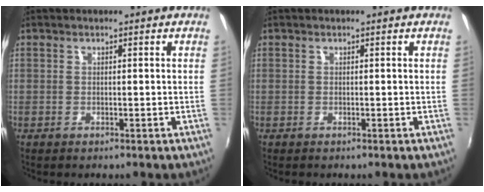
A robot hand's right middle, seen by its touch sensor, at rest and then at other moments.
{"total": 0.0}